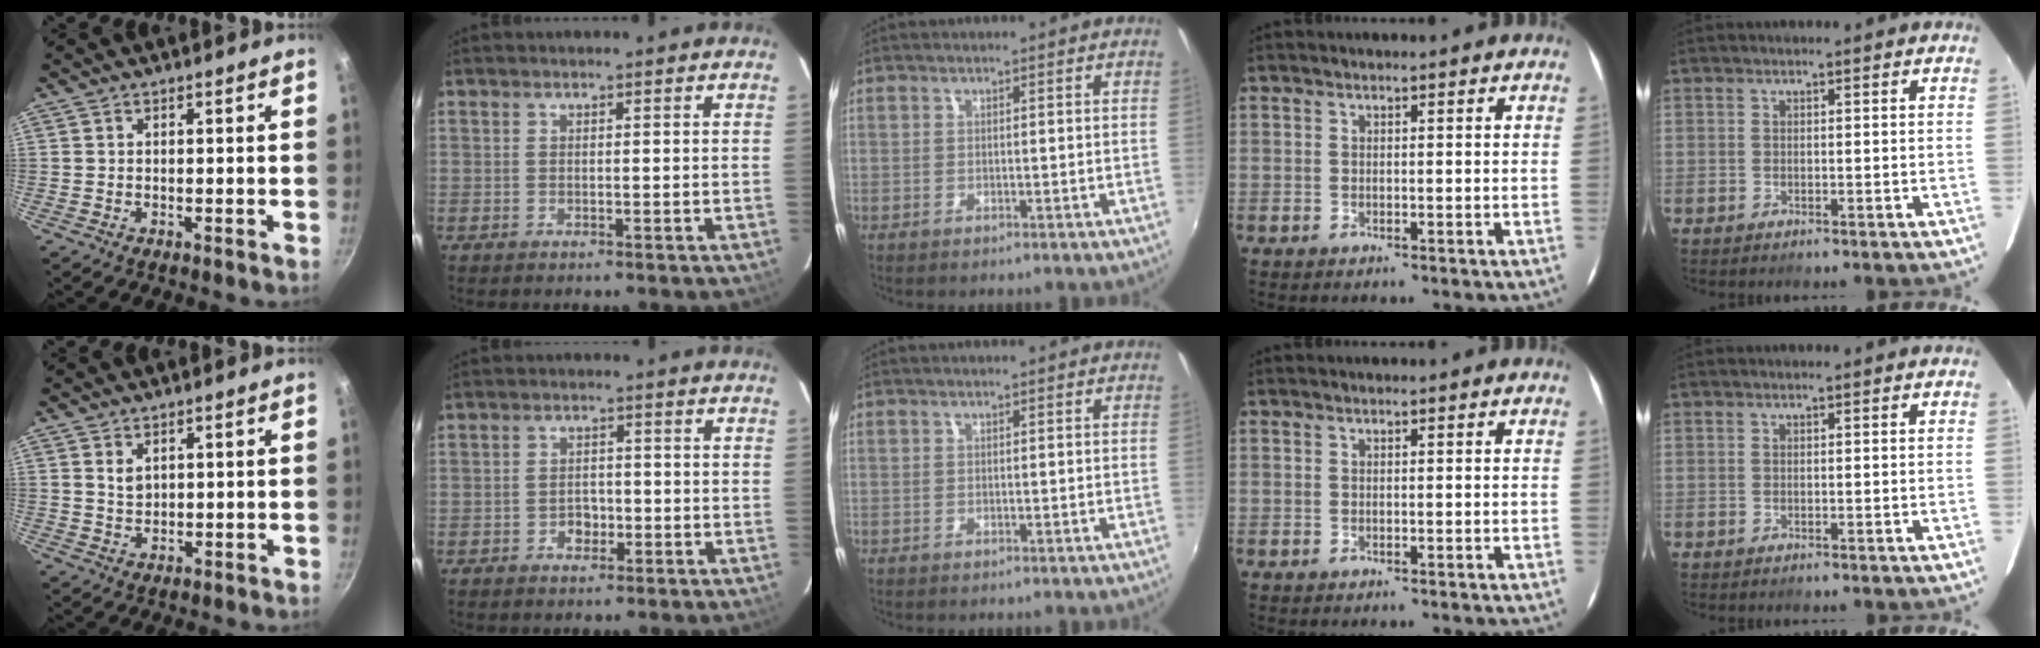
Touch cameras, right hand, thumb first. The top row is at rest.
{"thumb": {"total": 2.6, "force": [1.2, 1.6, 1.6], "torque": [-0.025, -0.005, 0.025]}, "index": {"total": 3.0, "force": [-1.2, 2.3, 1.4], "torque": [-0.028, 0.008, -0.014]}}